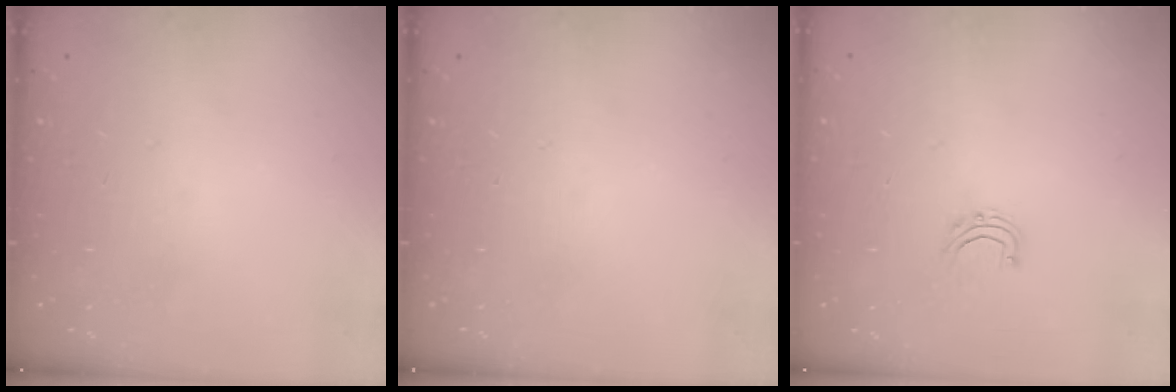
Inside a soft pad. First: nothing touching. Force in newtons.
{"total": 0.0}
{"total": 5.9, "press": 5.9, "slide": 0.5}